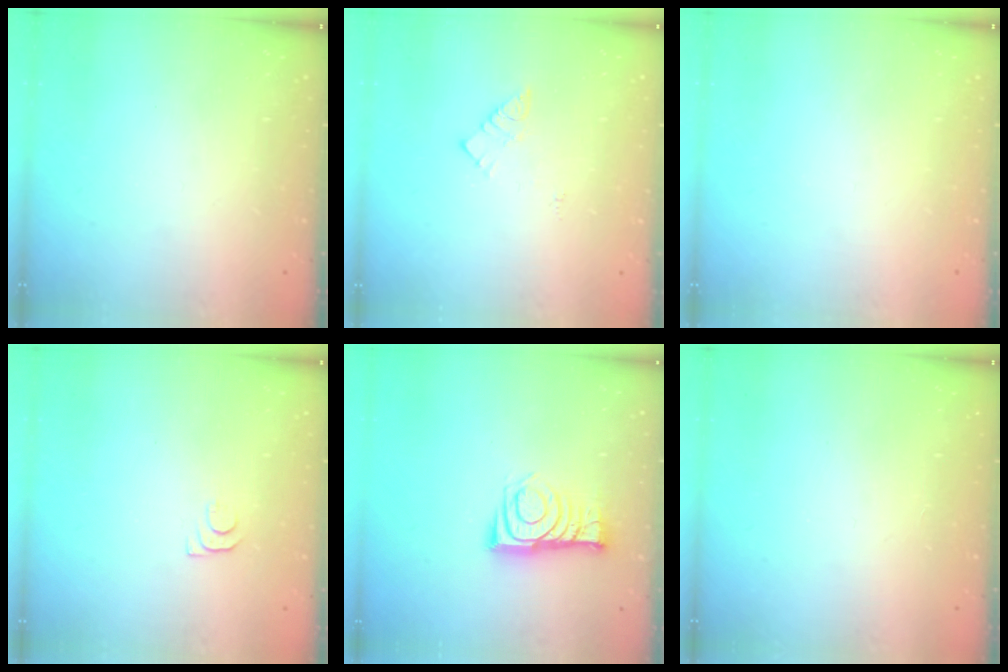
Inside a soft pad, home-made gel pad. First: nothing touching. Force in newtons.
{"total": 5.6, "press": 5.6, "slide": 0.1}
{"total": 0.0}
{"total": 4.3, "press": 4.3, "slide": 0.6}
{"total": 9.7, "press": 9.7, "slide": 0.4}
{"total": 2.8, "press": 2.8, "slide": 0.4}